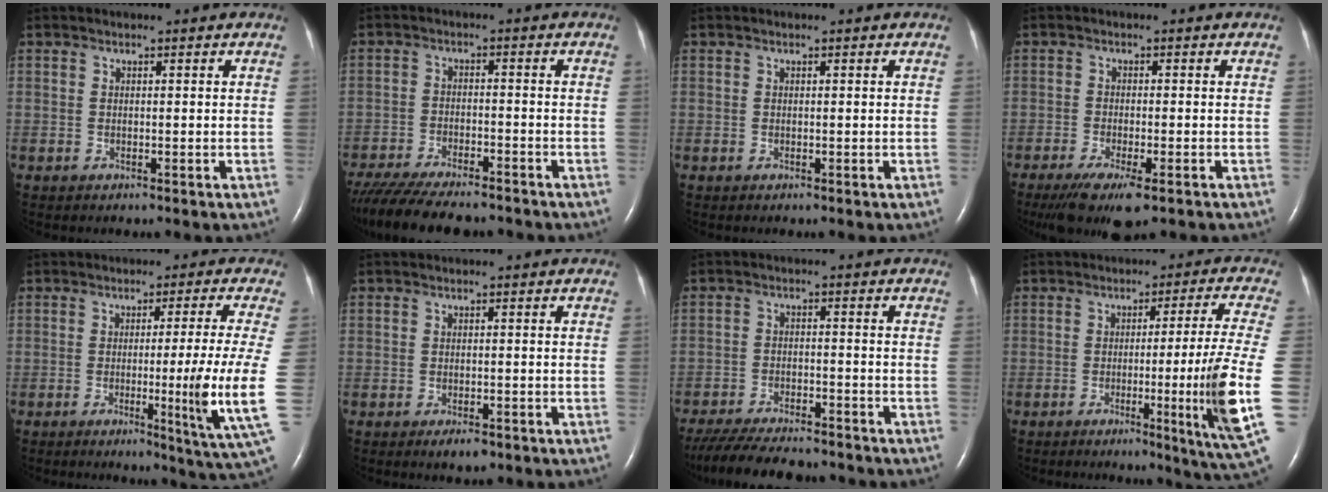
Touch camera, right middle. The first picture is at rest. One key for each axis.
{"total": 15.7, "fx": -13.6, "fy": 3.3, "fz": 7.2, "tx": -0.152, "ty": -0.024, "tz": -0.206}
{"total": 0.0}
{"total": 7.5, "fx": -4.9, "fy": 1.3, "fz": 5.5, "tx": -0.095, "ty": -0.021, "tz": -0.077}
{"total": 10.5, "fx": -1.6, "fy": -2.5, "fz": 10.1, "tx": -0.147, "ty": -0.032, "tz": -0.022}
{"total": 2.1, "fx": -1.4, "fy": 0.8, "fz": 1.5, "tx": -0.026, "ty": -0.002, "tz": -0.017}
{"total": 14.0, "fx": -12.4, "fy": 2.7, "fz": 6.0, "tx": -0.117, "ty": -0.020, "tz": -0.186}
{"total": 13.2, "fx": -2.8, "fy": -2.9, "fz": 12.6, "tx": -0.177, "ty": -0.028, "tz": -0.041}